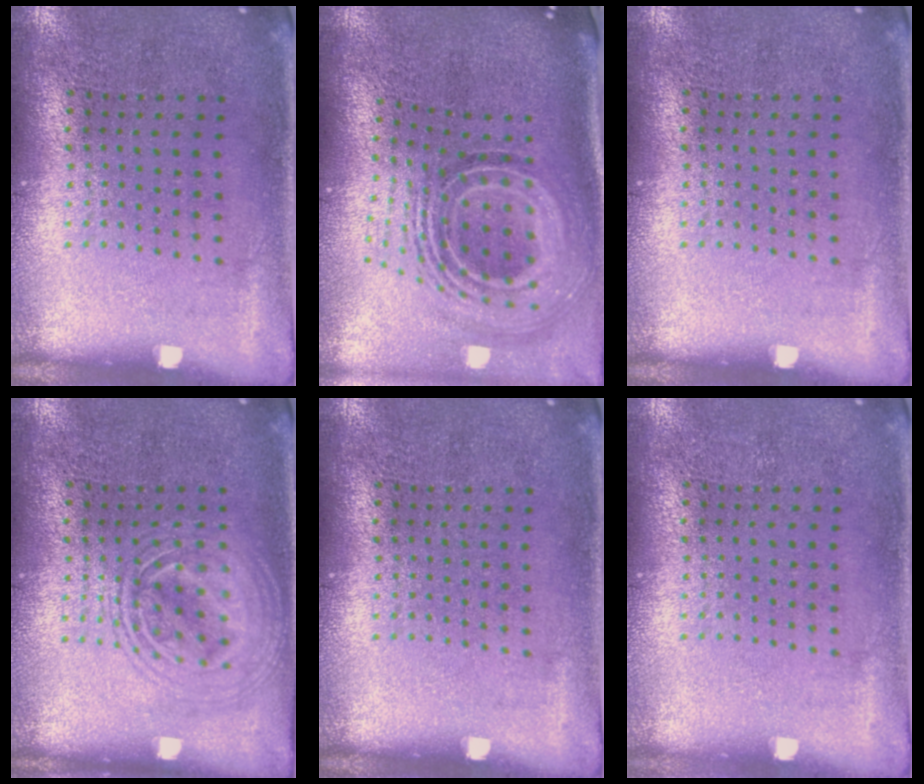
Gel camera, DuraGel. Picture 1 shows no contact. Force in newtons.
{"total": 2.2, "press": 1.6, "slide": 1.6}
{"total": 0.0}
{"total": 1.7, "press": 1.7, "slide": 0.3}
{"total": 0.0}
{"total": 0.0}